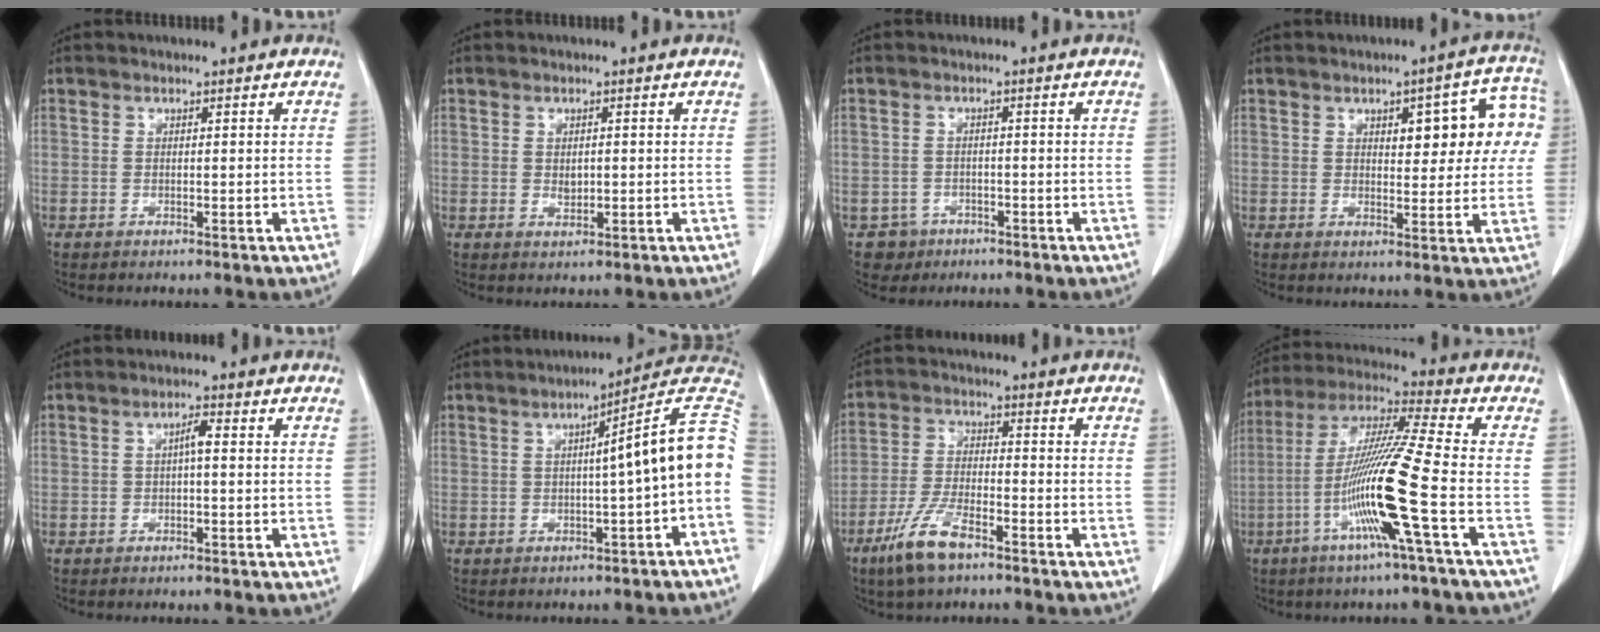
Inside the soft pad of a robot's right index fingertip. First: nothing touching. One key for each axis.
{"total": 0.5, "fx": -0.1, "fy": 0.2, "fz": 0.5, "tx": -0.010, "ty": -0.001, "tz": -0.001}
{"total": 3.2, "fx": -1.8, "fy": 2.6, "fz": -0.3, "tx": 0.007, "ty": 0.012, "tz": -0.027}
{"total": 10.2, "fx": 2.8, "fy": 3.8, "fz": 9.0, "tx": -0.096, "ty": 0.030, "tz": 0.035}
{"total": 2.0, "fx": 0.1, "fy": 0.3, "fz": 1.9, "tx": -0.034, "ty": 0.006, "tz": 0.003}
{"total": 11.1, "fx": -0.4, "fy": -0.7, "fz": 11.0, "tx": -0.134, "ty": 0.030, "tz": -0.015}
{"total": 8.3, "fx": -5.6, "fy": 2.1, "fz": 5.8, "tx": -0.126, "ty": -0.012, "tz": -0.107}
{"total": 15.3, "fx": -4.8, "fy": -1.9, "fz": 14.4, "tx": -0.284, "ty": -0.012, "tz": -0.103}